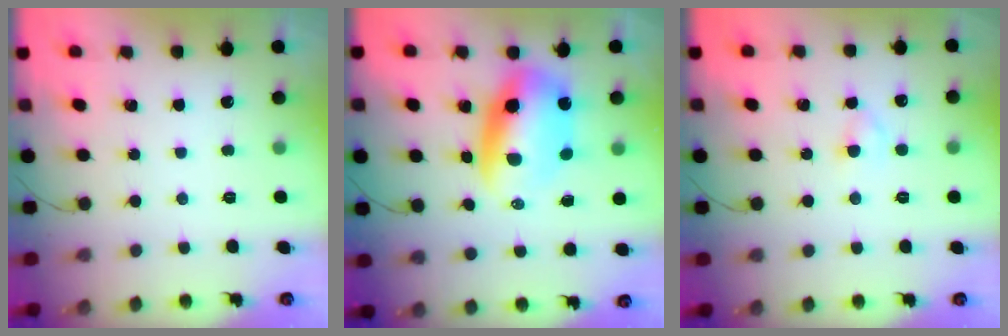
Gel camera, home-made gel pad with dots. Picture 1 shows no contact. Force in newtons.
{"total": 11.1, "press": 10.7, "slide": 3.2}
{"total": 1.9, "press": 1.7, "slide": 0.8}